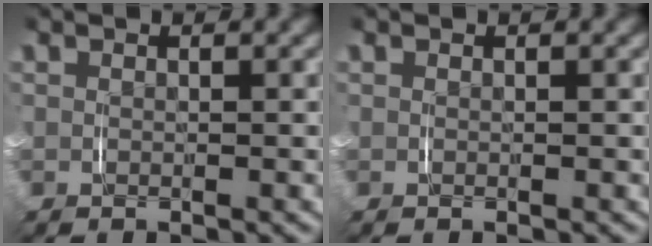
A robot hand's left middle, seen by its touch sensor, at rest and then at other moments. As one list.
[{"total": 0.0}]